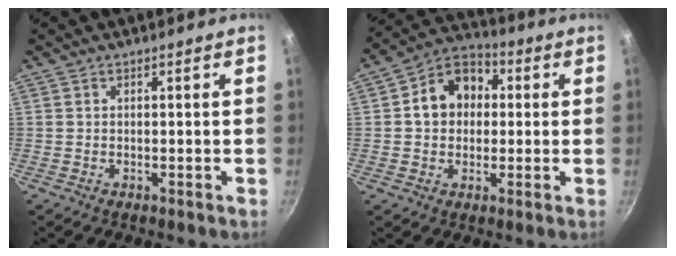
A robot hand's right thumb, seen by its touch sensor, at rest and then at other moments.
{"total": 11.2, "force": [1.4, 9.0, 6.5], "torque": [-0.067, 0.024, 0.003]}